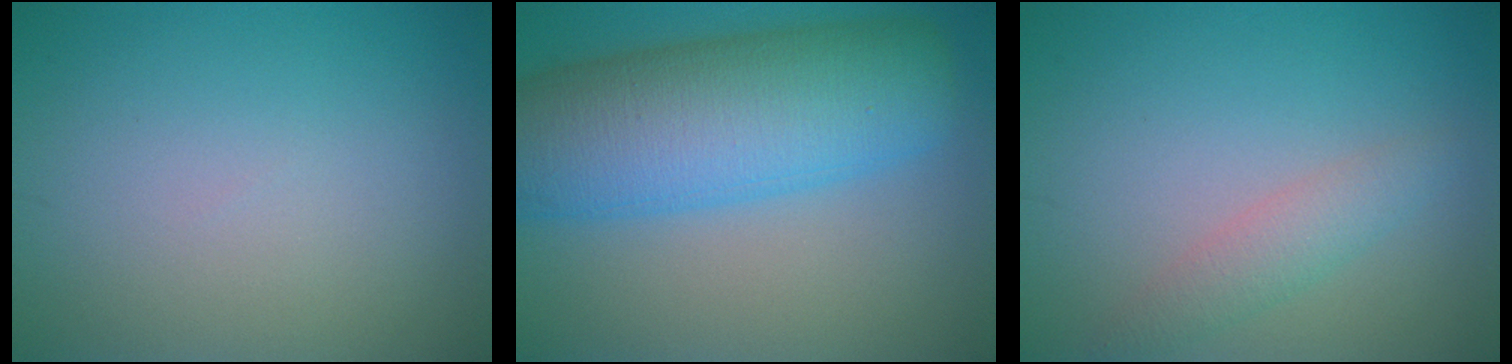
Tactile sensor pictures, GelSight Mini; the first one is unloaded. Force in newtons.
{"total": 11.9, "press": 11.8, "slide": 0.4}
{"total": 2.2, "press": 2.2, "slide": 0.1}